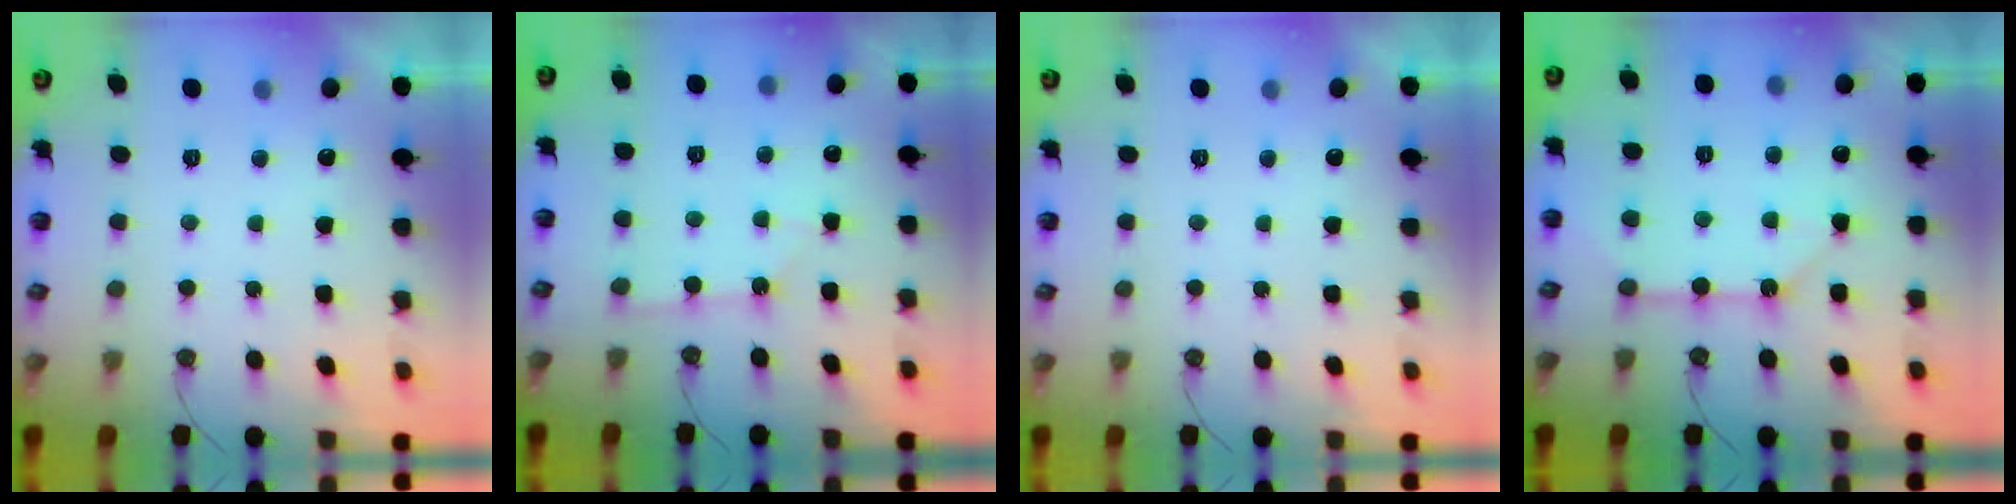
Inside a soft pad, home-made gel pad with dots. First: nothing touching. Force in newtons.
{"total": 2.2, "press": 2.2, "slide": 0.4}
{"total": 0.0}
{"total": 11.3, "press": 11.2, "slide": 1.1}